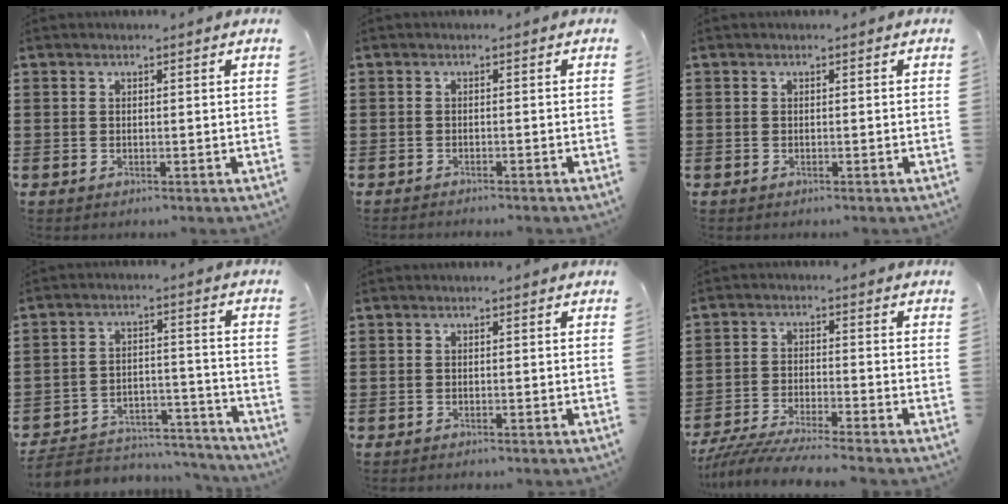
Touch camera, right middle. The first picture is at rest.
{"total": 1.0, "force": [-1.0, 0.1, -0.1], "torque": [-0.002, 0.003, -0.022]}
{"total": 0.0}
{"total": 5.7, "force": [-5.4, 1.5, 1.0], "torque": [-0.020, 0.013, -0.109]}
{"total": 0.6, "force": [-0.6, 0.1, 0.0], "torque": [-0.001, 0.001, -0.013]}
{"total": 5.7, "force": [-5.4, 0.0, 1.6], "torque": [-0.046, -0.012, -0.111]}